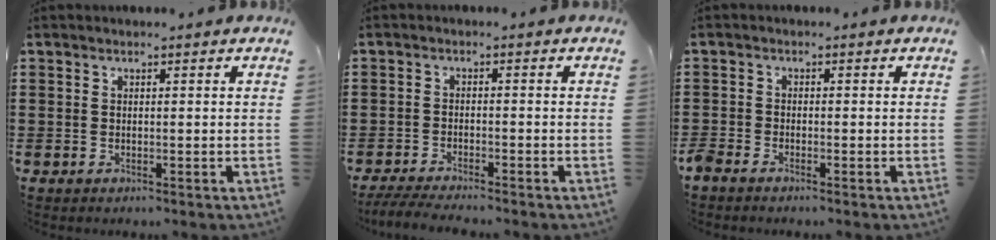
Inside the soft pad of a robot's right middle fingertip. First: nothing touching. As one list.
[{"total": 3.2, "force": [-3.0, 0.0, 1.0], "torque": [-0.024, -0.005, -0.062]}, {"total": 1.3, "force": [-1.1, 0.2, 0.5], "torque": [-0.026, -0.003, -0.027]}]